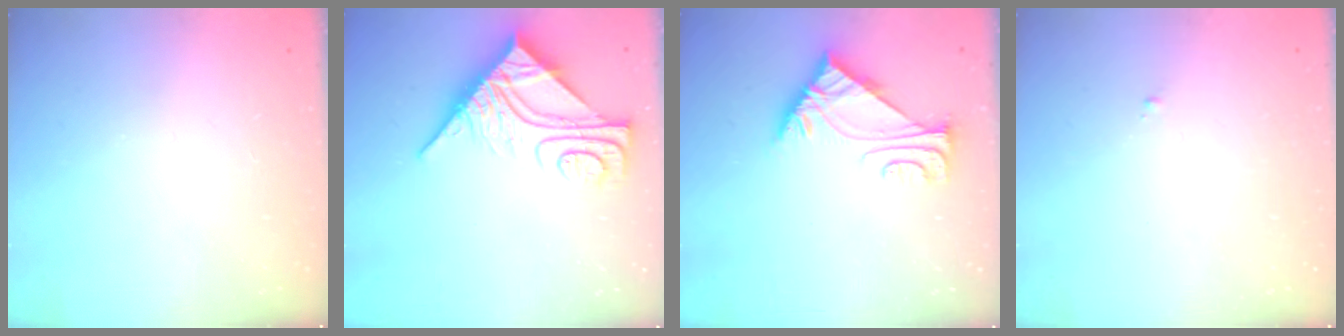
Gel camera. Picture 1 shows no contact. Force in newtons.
{"total": 11.7, "press": 11.7, "slide": 1.1}
{"total": 5.7, "press": 5.7, "slide": 0.6}
{"total": 0.6, "press": 0.6, "slide": 0.2}